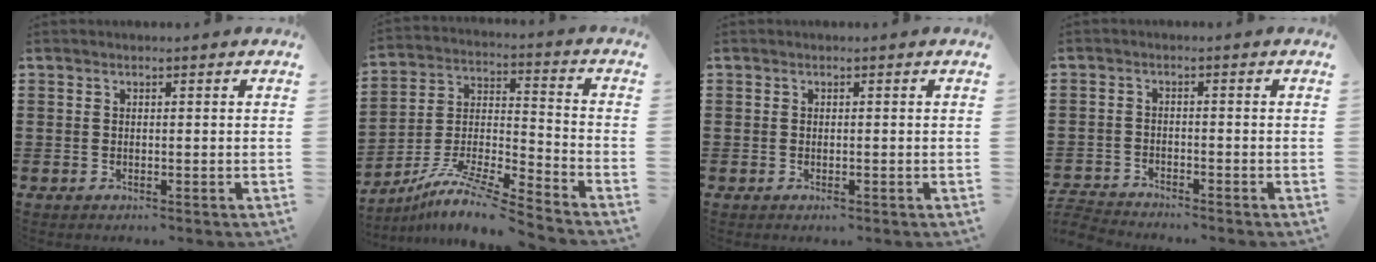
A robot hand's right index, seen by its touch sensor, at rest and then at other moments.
{"total": 9.9, "force": [-8.6, 0.4, 4.9], "torque": [-0.097, -0.001, -0.175]}
{"total": 0.7, "force": [-0.3, 0.2, 0.6], "torque": [-0.012, -0.006, -0.005]}
{"total": 3.1, "force": [-3.1, 0.1, 0.0], "torque": [-0.014, -0.006, -0.069]}